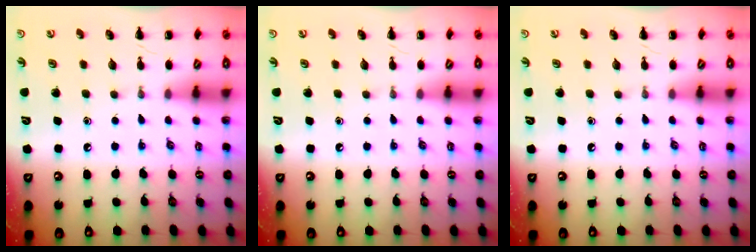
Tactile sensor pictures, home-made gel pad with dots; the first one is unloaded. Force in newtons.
{"total": 0.0}
{"total": 0.0}